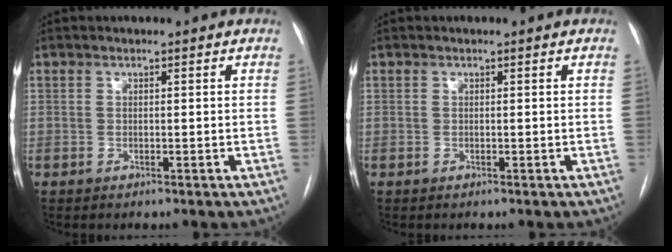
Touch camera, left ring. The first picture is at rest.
{"total": 0.0}